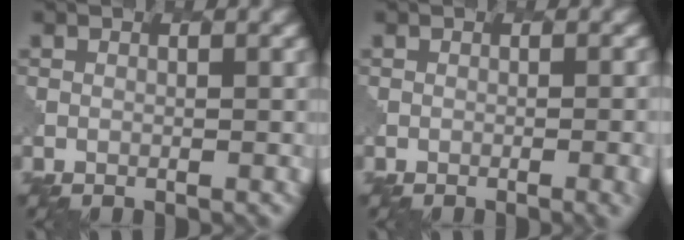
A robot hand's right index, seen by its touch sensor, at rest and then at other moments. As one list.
[{"total": 3.2, "force": [-0.9, 1.4, 2.8], "torque": [-0.008, 0.011, -0.011]}]